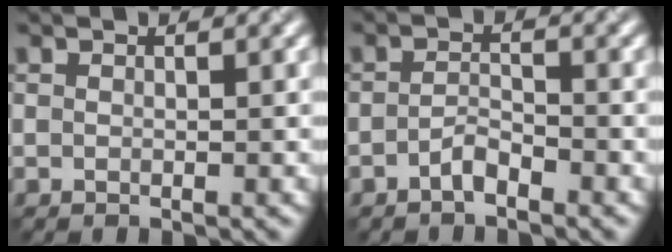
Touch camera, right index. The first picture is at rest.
{"total": 1.8, "force": [-1.7, 0.2, 0.6], "torque": [-0.015, 0.010, -0.028]}